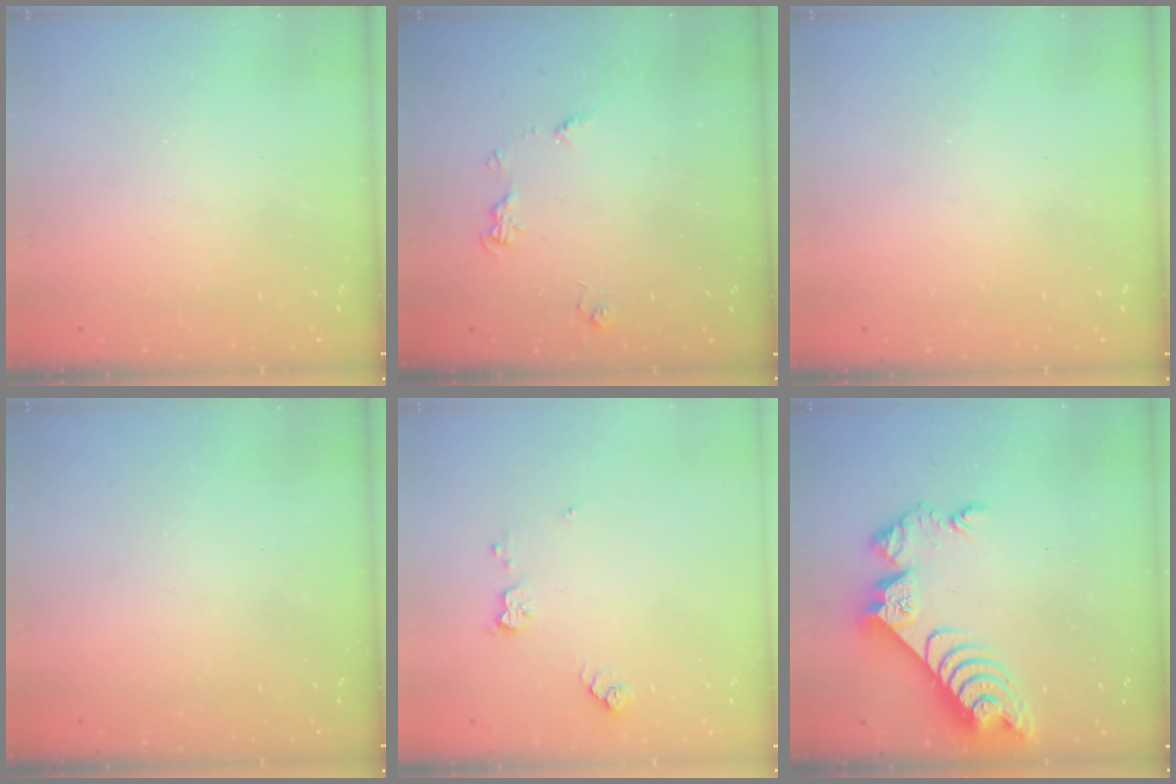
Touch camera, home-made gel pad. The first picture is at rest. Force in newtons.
{"total": 5.7, "press": 5.7, "slide": 0.6}
{"total": 0.0}
{"total": 0.0}
{"total": 6.8, "press": 6.8, "slide": 0.5}
{"total": 9.9, "press": 9.9, "slide": 0.8}